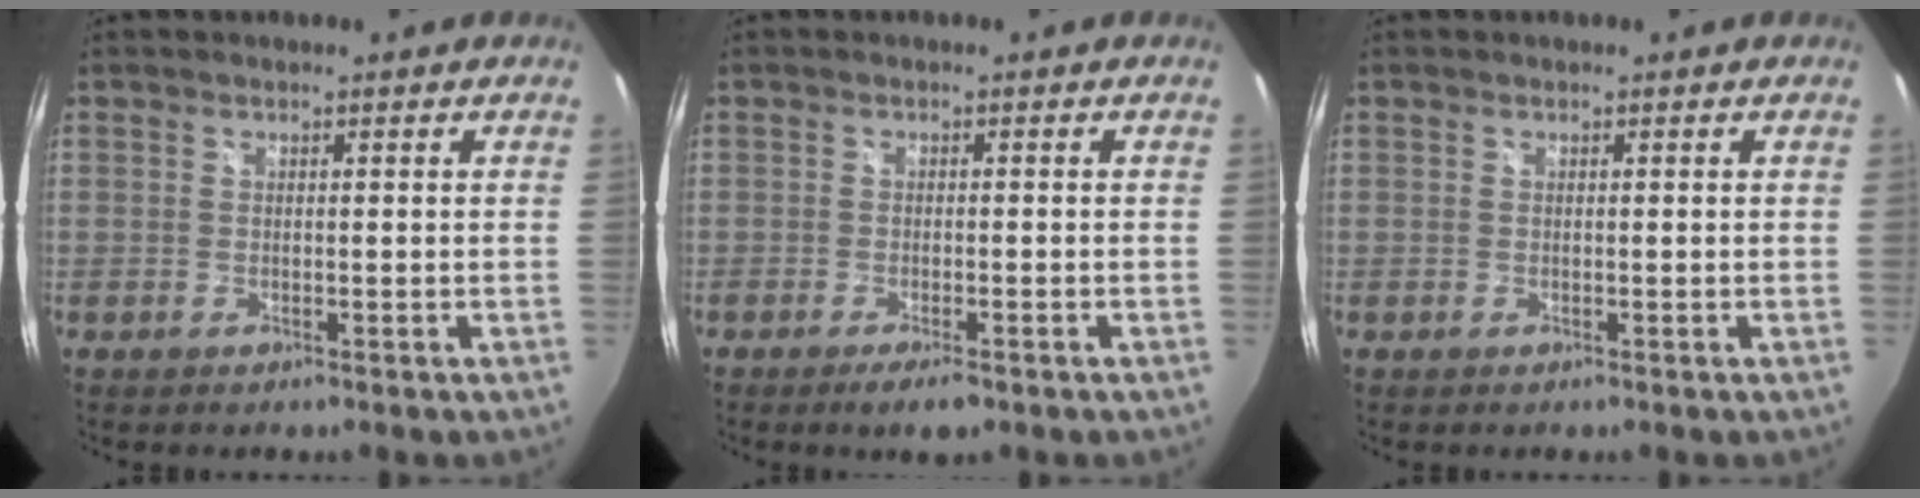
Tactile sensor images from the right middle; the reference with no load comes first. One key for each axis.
{"total": 3.5, "fx": -2.4, "fy": 0.8, "fz": 2.4, "tx": -0.051, "ty": -0.010, "tz": -0.041}
{"total": 0.0}